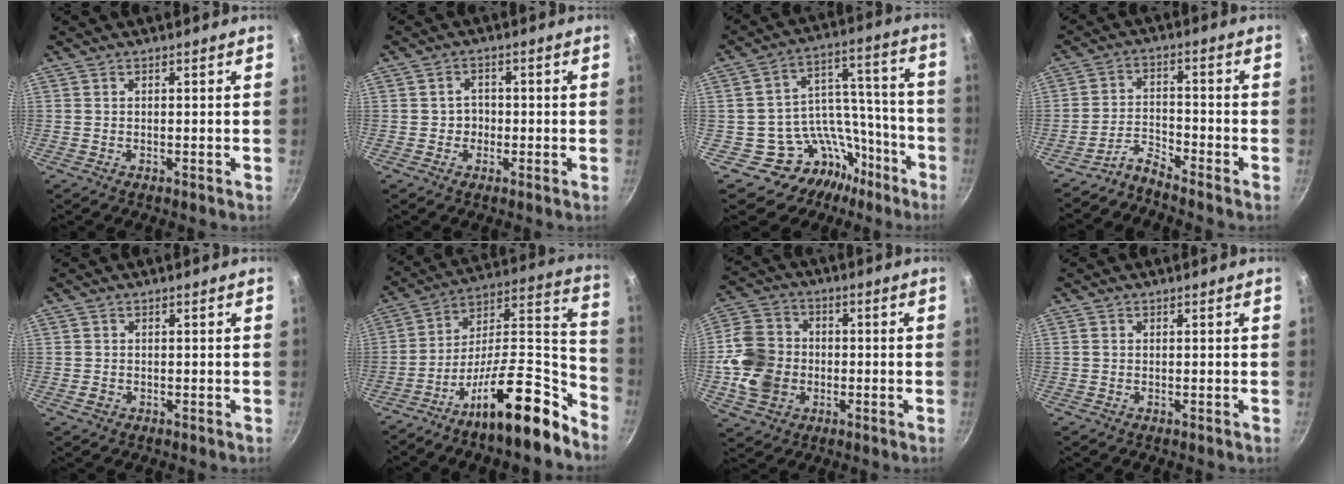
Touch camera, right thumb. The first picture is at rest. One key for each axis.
{"total": 2.7, "fx": -0.5, "fy": 2.5, "fz": 1.0, "tx": 0.003, "ty": 0.008, "tz": -0.011}
{"total": 16.0, "fx": -9.8, "fy": 12.1, "fz": 3.5, "tx": 0.026, "ty": 0.127, "tz": -0.152}
{"total": 4.0, "fx": -4.0, "fy": 0.0, "fz": 0.5, "tx": -0.023, "ty": 0.034, "tz": -0.089}
{"total": 1.1, "fx": -0.3, "fy": 1.0, "fz": 0.4, "tx": -0.004, "ty": -0.001, "tz": -0.004}
{"total": 21.4, "fx": -14.4, "fy": 5.8, "fz": 14.7, "tx": -0.174, "ty": 0.112, "tz": -0.255}
{"total": 12.5, "fx": -1.7, "fy": 10.4, "fz": 6.7, "tx": -0.108, "ty": 0.018, "tz": -0.040}
{"total": 0.6, "fx": 0.1, "fy": 0.6, "fz": 0.3, "tx": -0.004, "ty": 0.002, "tz": 0.000}